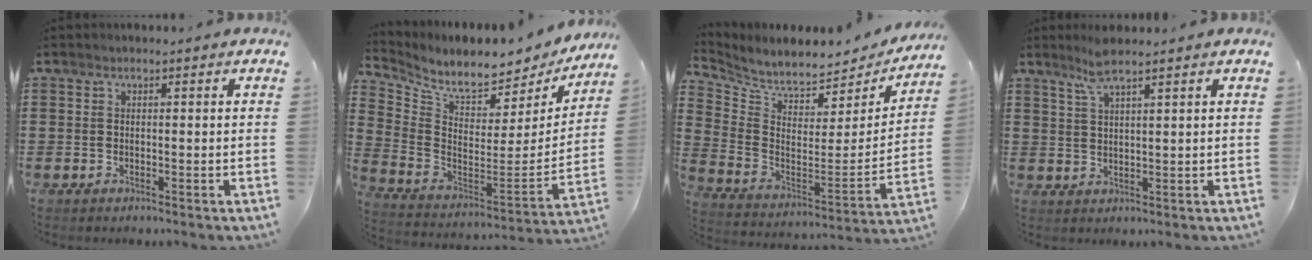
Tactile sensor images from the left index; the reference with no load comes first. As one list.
[{"total": 6.9, "force": [6.3, 1.5, 2.5], "torque": [-0.078, -0.065, 0.102]}, {"total": 5.6, "force": [5.3, 1.2, 1.4], "torque": [-0.058, -0.052, 0.089]}, {"total": 4.4, "force": [3.3, 0.4, 2.9], "torque": [-0.066, 0.000, 0.060]}]